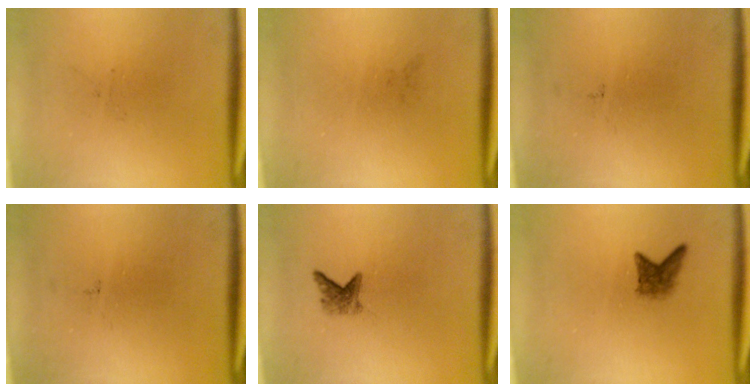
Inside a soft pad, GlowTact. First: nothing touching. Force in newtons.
{"total": 0.0}
{"total": 0.0}
{"total": 0.0}
{"total": 2.1}
{"total": 2.1}